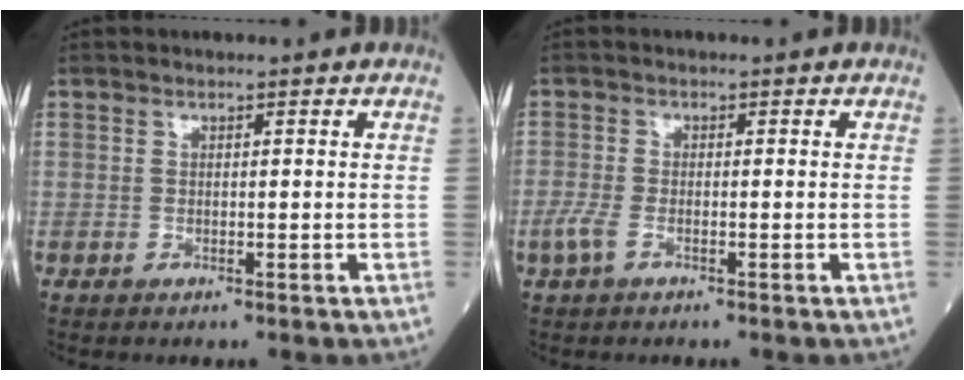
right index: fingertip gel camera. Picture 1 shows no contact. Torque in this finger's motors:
{"motor_torque": [0.00, -0.23, 0.10, 0.01]}